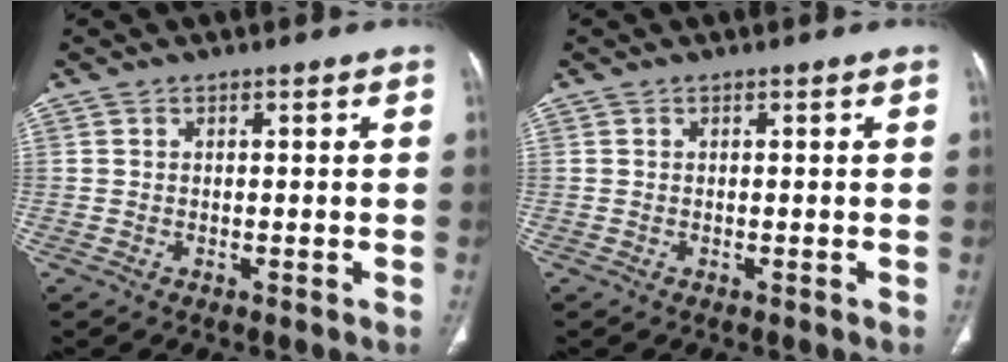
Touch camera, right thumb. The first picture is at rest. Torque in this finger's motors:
{"motor_torque": [-0.01, 0.01, -0.04, 0.04, 0.01]}